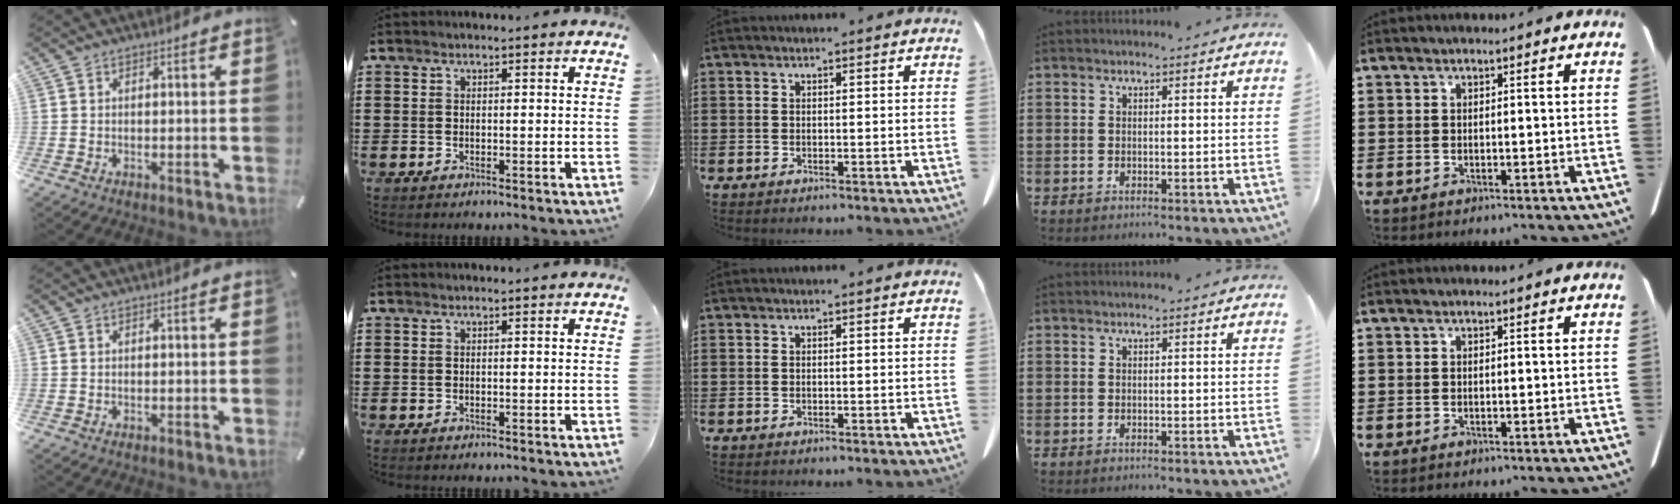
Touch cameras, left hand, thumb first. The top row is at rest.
{}